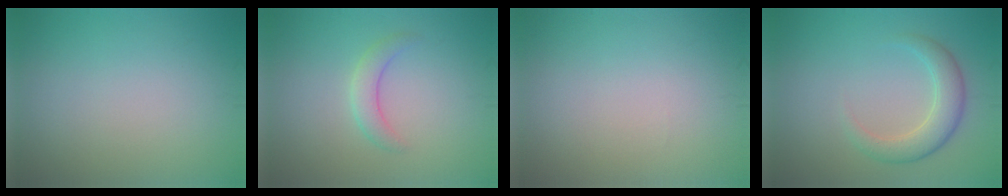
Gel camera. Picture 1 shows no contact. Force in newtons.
{"total": 2.0, "press": 2.0, "slide": 0.1}
{"total": 0.0}
{"total": 3.4, "press": 3.4, "slide": 0.2}